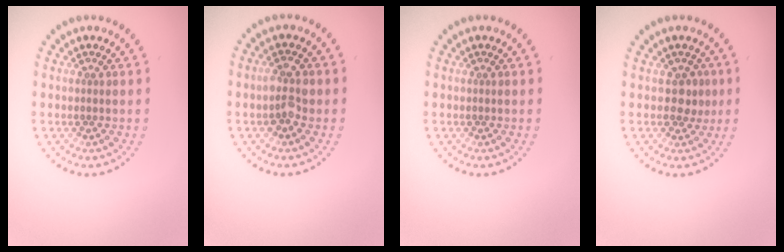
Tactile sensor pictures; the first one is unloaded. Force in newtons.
{"total": 2.3, "press": 2.3, "slide": 0.2}
{"total": 0.0}
{"total": 1.6, "press": 1.4, "slide": 0.7}